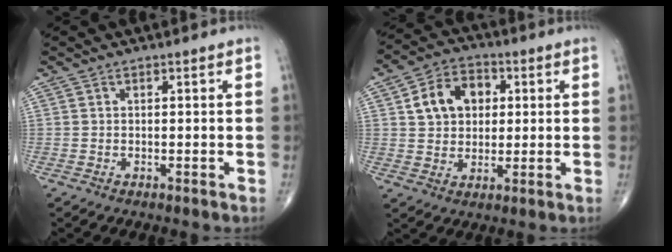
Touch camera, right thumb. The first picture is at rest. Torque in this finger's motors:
{"motor_torque": [0.13, 0.13, 0.46, 0.28, 0.08]}